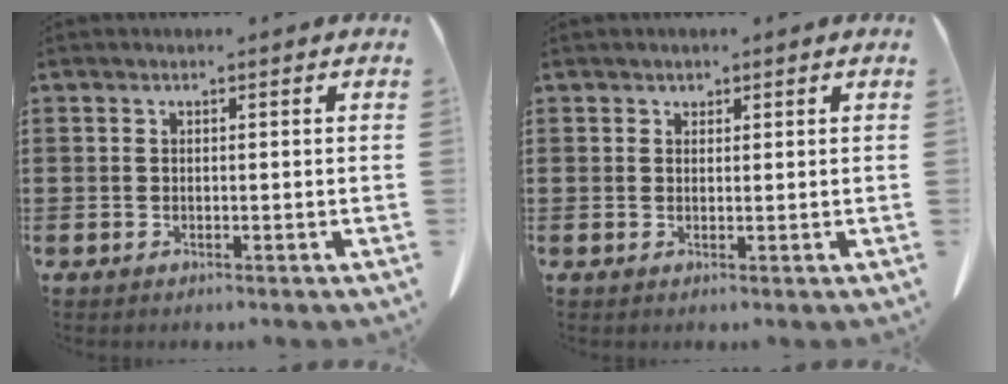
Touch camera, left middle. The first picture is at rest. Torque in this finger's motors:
{"motor_torque": [-0.32, 0.35, -0.11, -0.02]}